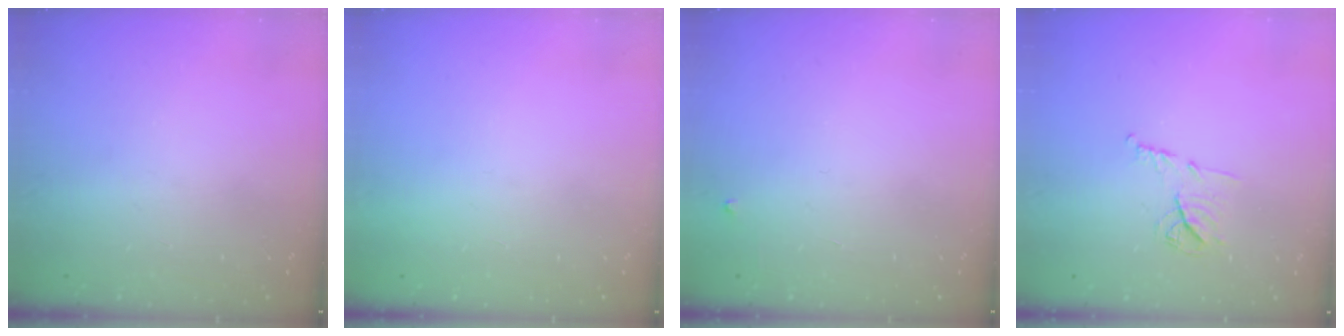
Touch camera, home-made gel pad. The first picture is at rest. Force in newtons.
{"total": 1.5, "press": 1.5, "slide": 0.1}
{"total": 2.3, "press": 2.3, "slide": 0.3}
{"total": 7.9, "press": 7.9, "slide": 0.3}